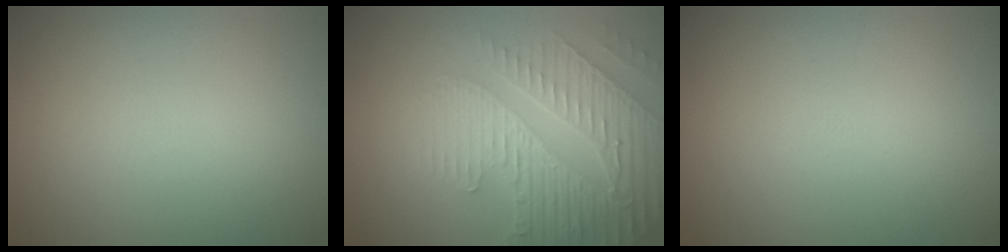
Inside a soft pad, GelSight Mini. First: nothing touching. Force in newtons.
{"total": 4.3, "press": 4.1, "slide": 1.4}
{"total": 0.0}